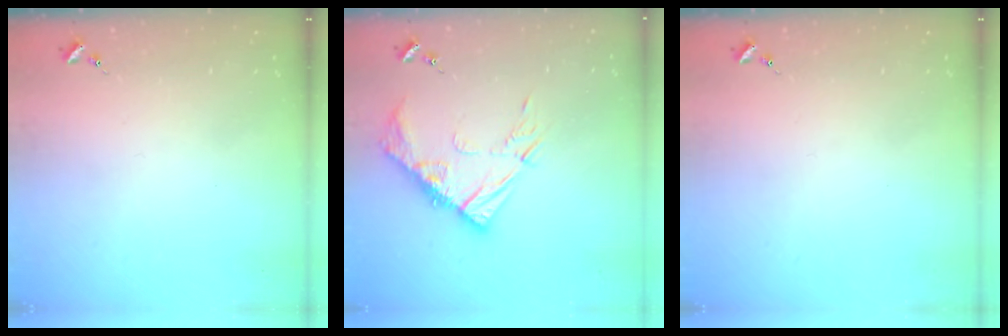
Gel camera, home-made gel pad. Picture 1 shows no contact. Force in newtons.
{"total": 12.2, "press": 12.1, "slide": 0.9}
{"total": 0.0}